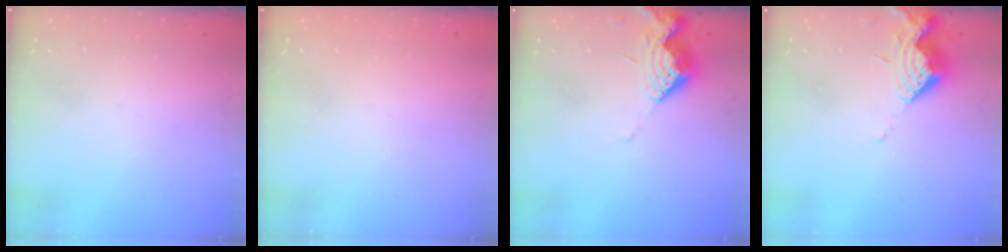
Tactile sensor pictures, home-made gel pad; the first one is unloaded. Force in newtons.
{"total": 1.0, "press": 0.9, "slide": 0.1}
{"total": 7.8, "press": 7.7, "slide": 0.8}
{"total": 7.8, "press": 7.7, "slide": 0.8}